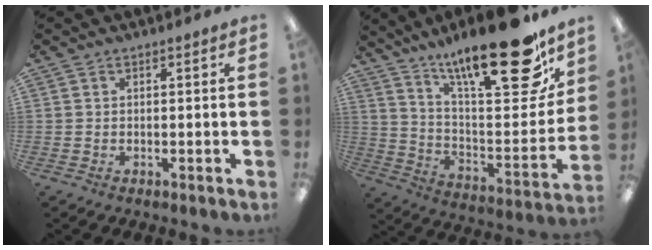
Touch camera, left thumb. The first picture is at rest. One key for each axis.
{"total": 26.2, "fx": 18.5, "fy": 6.8, "fz": 17.2, "tx": -0.251, "ty": -0.128, "tz": 0.299}